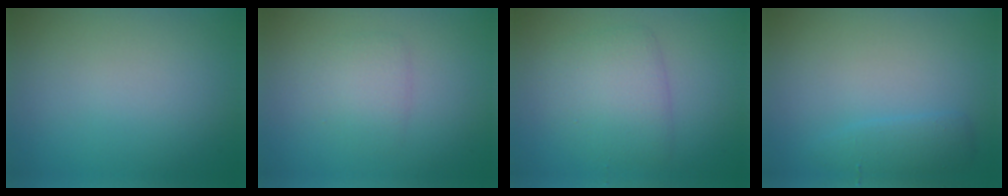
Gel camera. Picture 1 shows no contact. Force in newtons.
{"total": 2.0, "press": 2.0, "slide": 0.1}
{"total": 3.9, "press": 3.8, "slide": 0.2}
{"total": 1.8, "press": 1.8, "slide": 0.2}